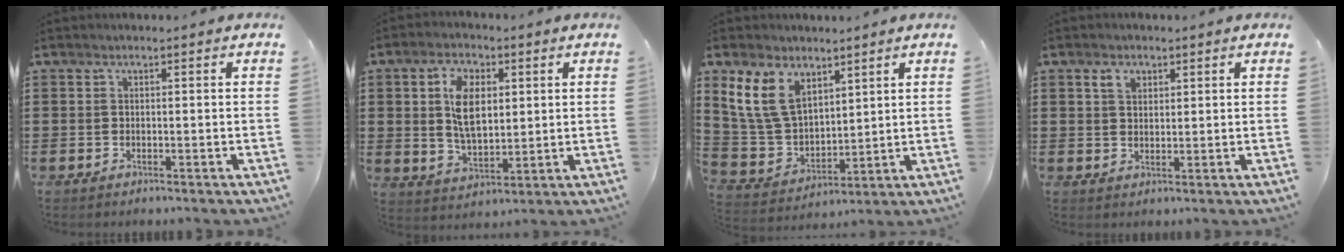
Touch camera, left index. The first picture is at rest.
{"total": 8.2, "force": [1.9, 4.5, 6.6], "torque": [-0.136, 0.005, 0.027]}
{"total": 10.3, "force": [5.8, 6.3, 5.7], "torque": [-0.158, 0.000, 0.109]}
{"total": 2.5, "force": [1.4, 1.6, 1.2], "torque": [-0.029, 0.005, 0.026]}